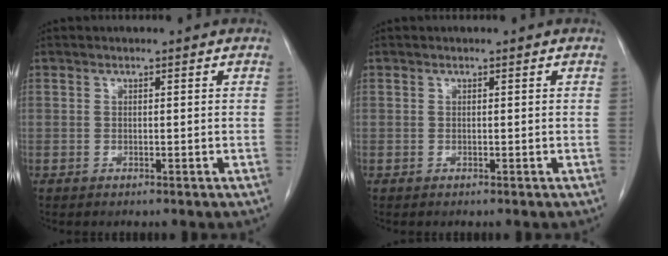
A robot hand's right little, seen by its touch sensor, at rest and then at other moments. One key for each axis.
{"total": 0.0}